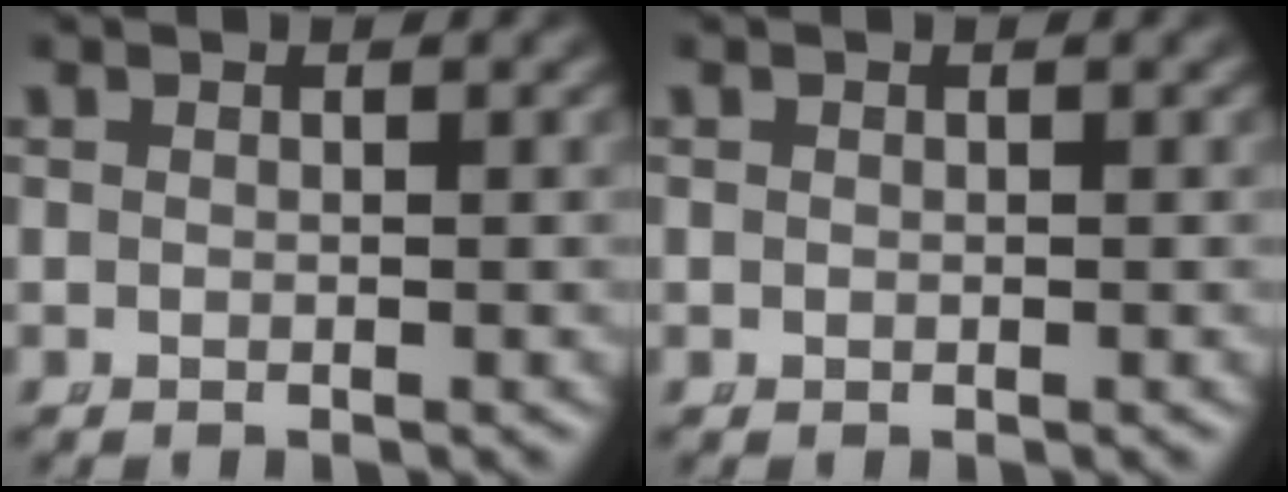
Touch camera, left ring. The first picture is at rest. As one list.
[{"total": 0.0}]